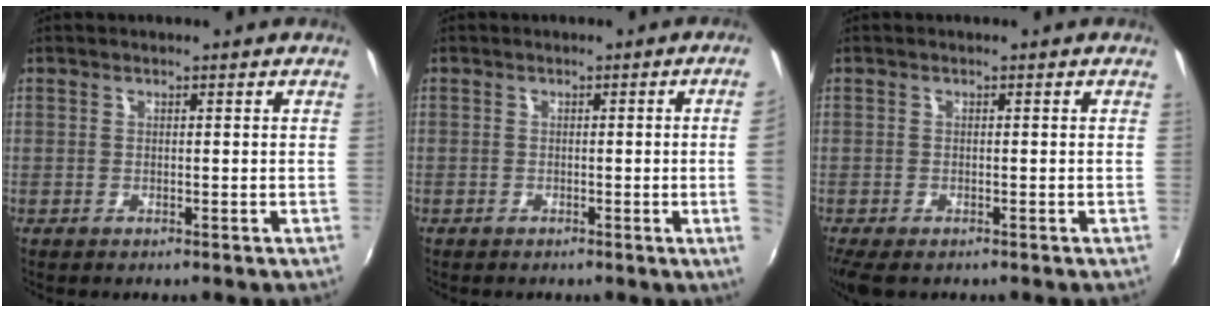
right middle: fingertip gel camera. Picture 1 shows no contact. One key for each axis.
{"total": 3.7, "fx": 0.0, "fy": -1.9, "fz": 3.2, "tx": -0.053, "ty": -0.011, "tz": 0.006}
{"total": 4.4, "fx": -3.0, "fy": 1.6, "fz": 2.8, "tx": -0.060, "ty": -0.024, "tz": -0.049}